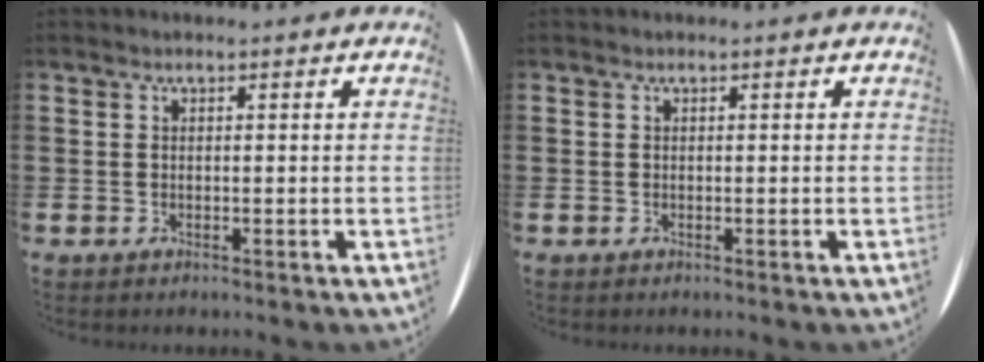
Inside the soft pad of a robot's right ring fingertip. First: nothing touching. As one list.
[{"total": 0.0}]